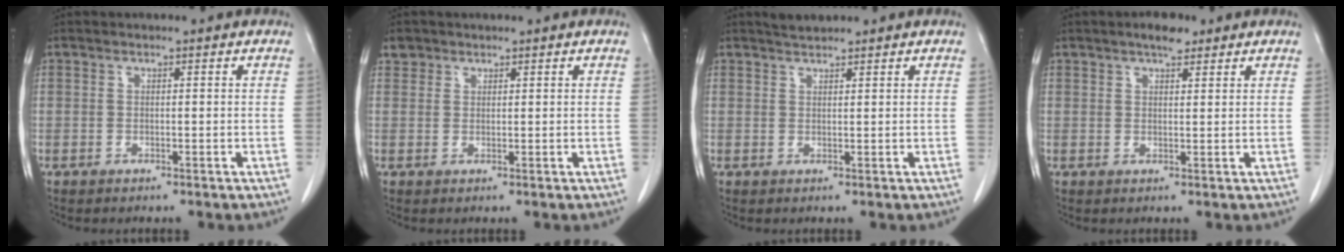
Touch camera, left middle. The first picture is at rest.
{"total": 1.7, "force": [1.2, 1.3, 0.0], "torque": [0.009, 0.007, 0.017]}
{"total": 1.8, "force": [1.8, 0.2, 0.4], "torque": [-0.014, 0.004, 0.034]}
{"total": 3.2, "force": [2.4, 1.2, 1.8], "torque": [-0.032, 0.005, 0.035]}